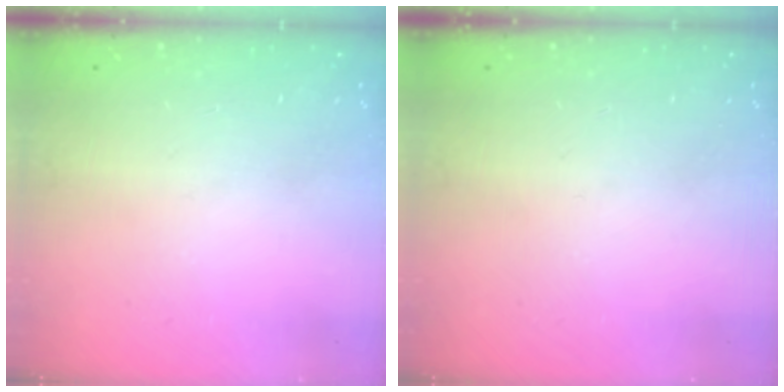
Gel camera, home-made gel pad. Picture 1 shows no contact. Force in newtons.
{"total": 0.0}